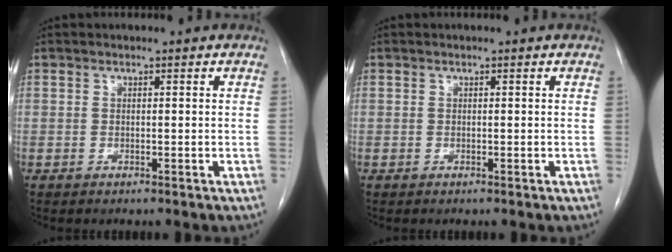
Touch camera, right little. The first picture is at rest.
{"total": 0.0}